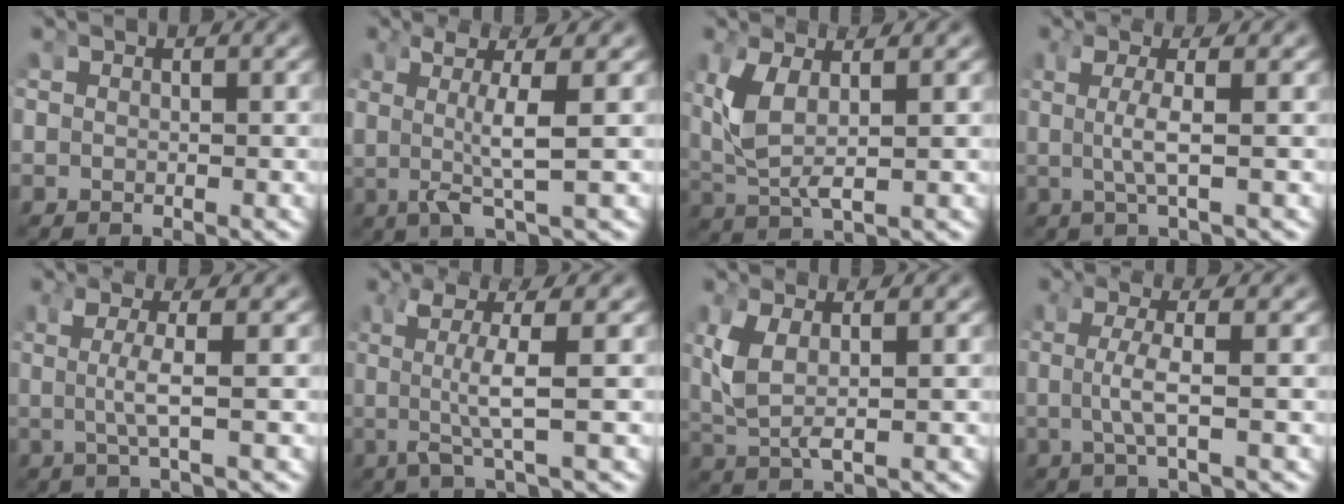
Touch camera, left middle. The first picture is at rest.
{"total": 4.9, "force": [0.8, 0.3, 4.8], "torque": [-0.089, -0.001, 0.019]}
{"total": 4.9, "force": [0.8, 2.8, 3.9], "torque": [-0.120, -0.017, 0.029]}
{"total": 2.9, "force": [0.1, -0.5, 2.9], "torque": [-0.065, -0.007, 0.009]}
{"total": 3.2, "force": [0.3, -0.6, 3.1], "torque": [-0.068, -0.005, 0.010]}
{"total": 4.7, "force": [0.7, -0.3, 4.7], "torque": [-0.093, 0.000, 0.012]}
{"total": 4.4, "force": [0.7, 2.6, 3.5], "torque": [-0.107, -0.016, 0.026]}
{"total": 2.9, "force": [-0.2, -0.5, 2.8], "torque": [-0.068, -0.005, 0.003]}